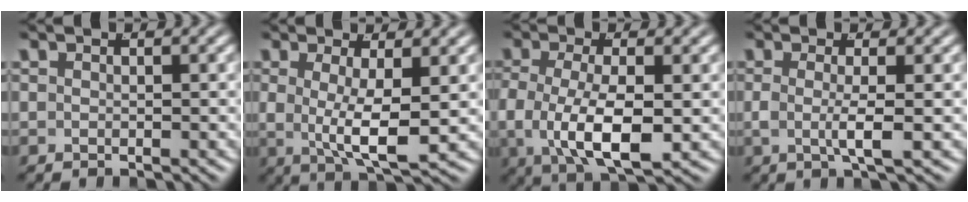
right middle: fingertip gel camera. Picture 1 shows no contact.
{"total": 6.3, "force": [0.4, 2.5, 5.7], "torque": [-0.100, -0.015, 0.013]}
{"total": 7.6, "force": [-1.0, 4.2, 6.2], "torque": [-0.131, -0.022, -0.005]}
{"total": 2.6, "force": [-0.2, 0.6, 2.5], "torque": [-0.056, -0.012, 0.003]}